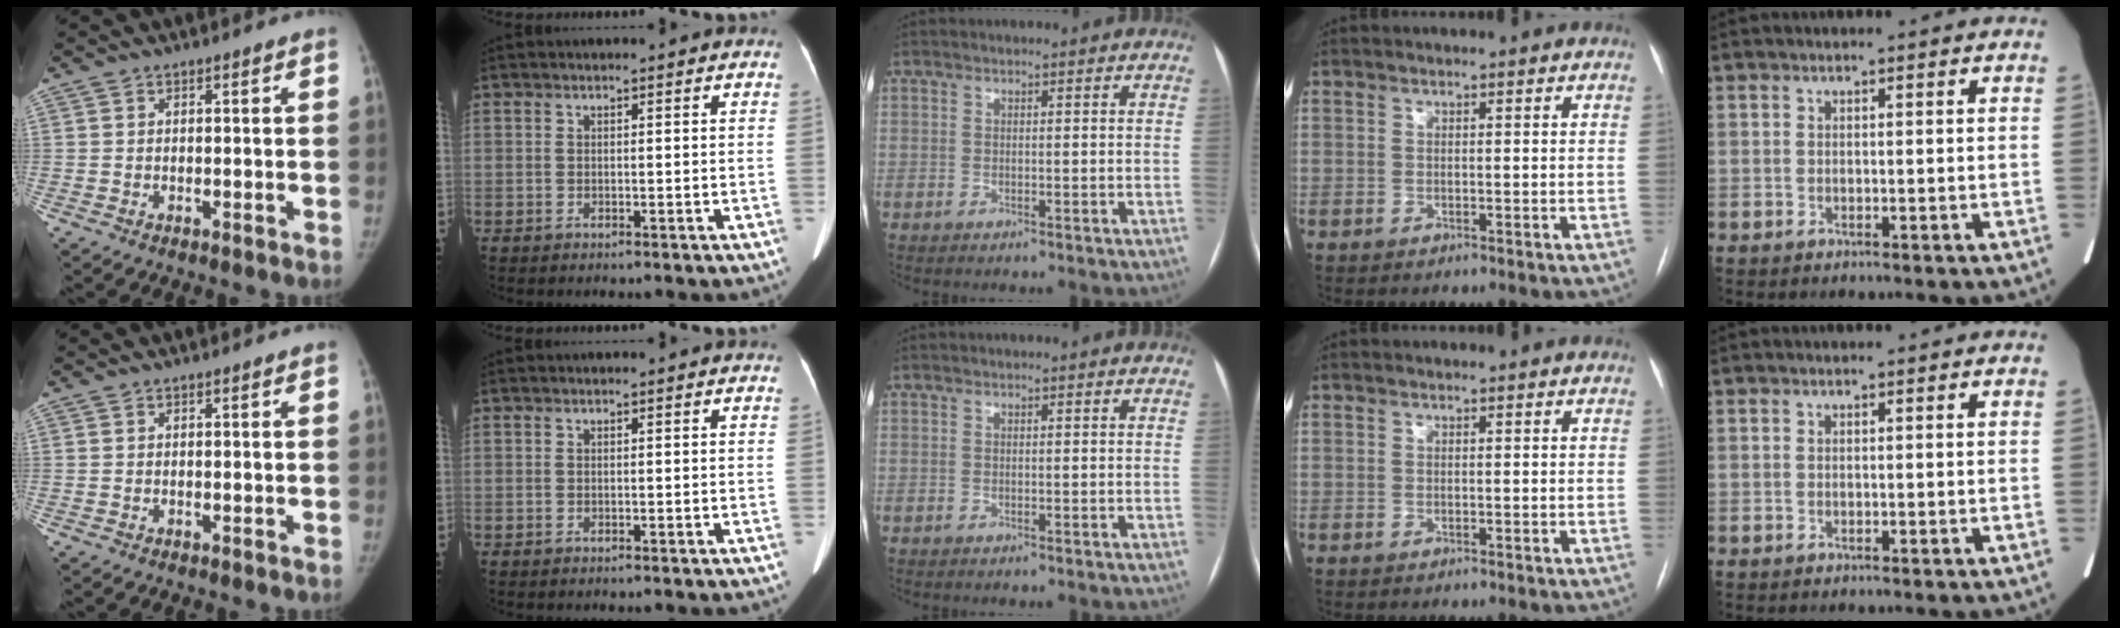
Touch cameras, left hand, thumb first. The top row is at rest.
{}